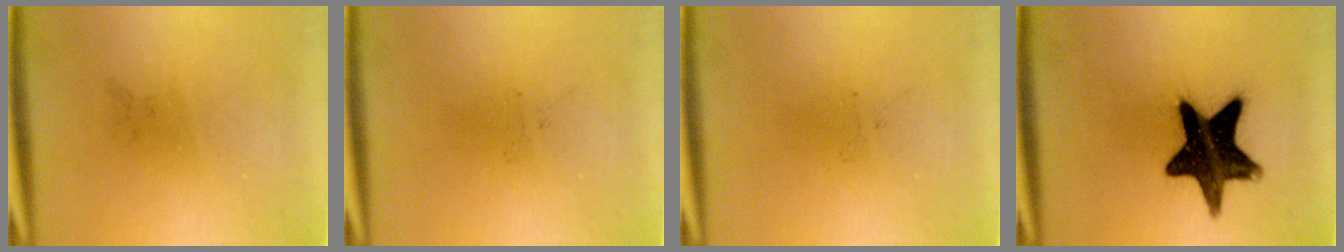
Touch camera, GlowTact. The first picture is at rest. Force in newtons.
{"total": 0.0}
{"total": 0.0}
{"total": 15.7}